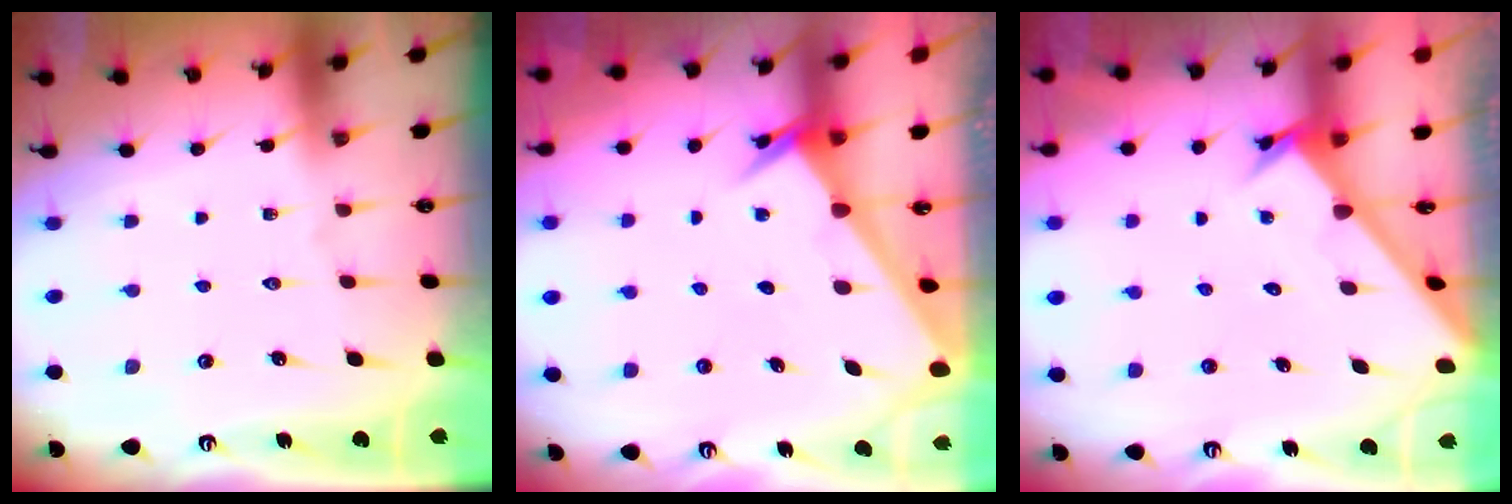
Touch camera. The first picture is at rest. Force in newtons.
{"total": 2.1, "press": 2.1, "slide": 0.3}
{"total": 2.6, "press": 2.6, "slide": 0.2}